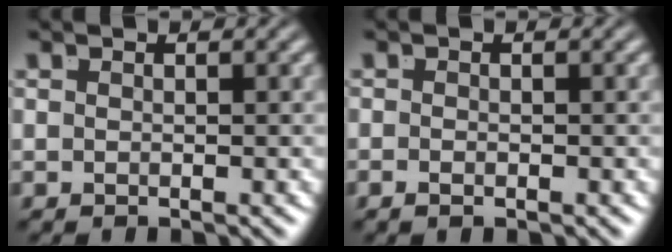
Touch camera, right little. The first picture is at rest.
{"total": 0.9, "force": [-0.8, -0.2, 0.4], "torque": [-0.008, -0.009, -0.009]}